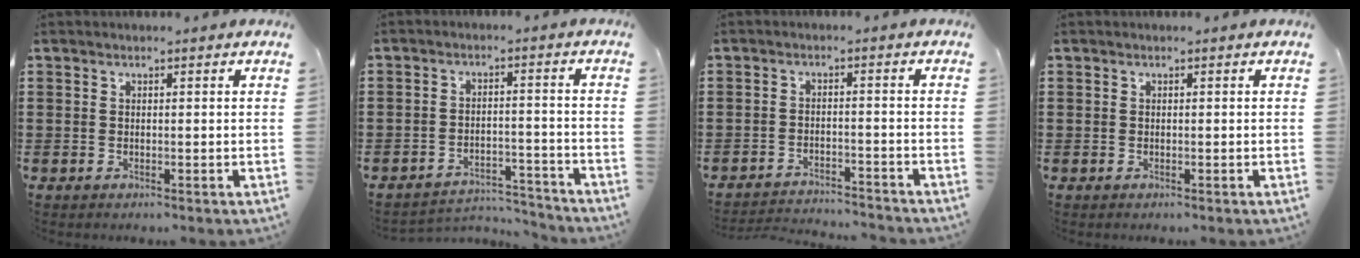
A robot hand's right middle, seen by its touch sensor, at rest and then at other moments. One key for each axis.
{"total": 4.1, "fx": -4.0, "fy": 0.8, "fz": 0.2, "tx": -0.015, "ty": 0.000, "tz": -0.087}
{"total": 3.1, "fx": -3.0, "fy": 0.1, "fz": 0.3, "tx": -0.010, "ty": -0.001, "tz": -0.064}
{"total": 0.0}